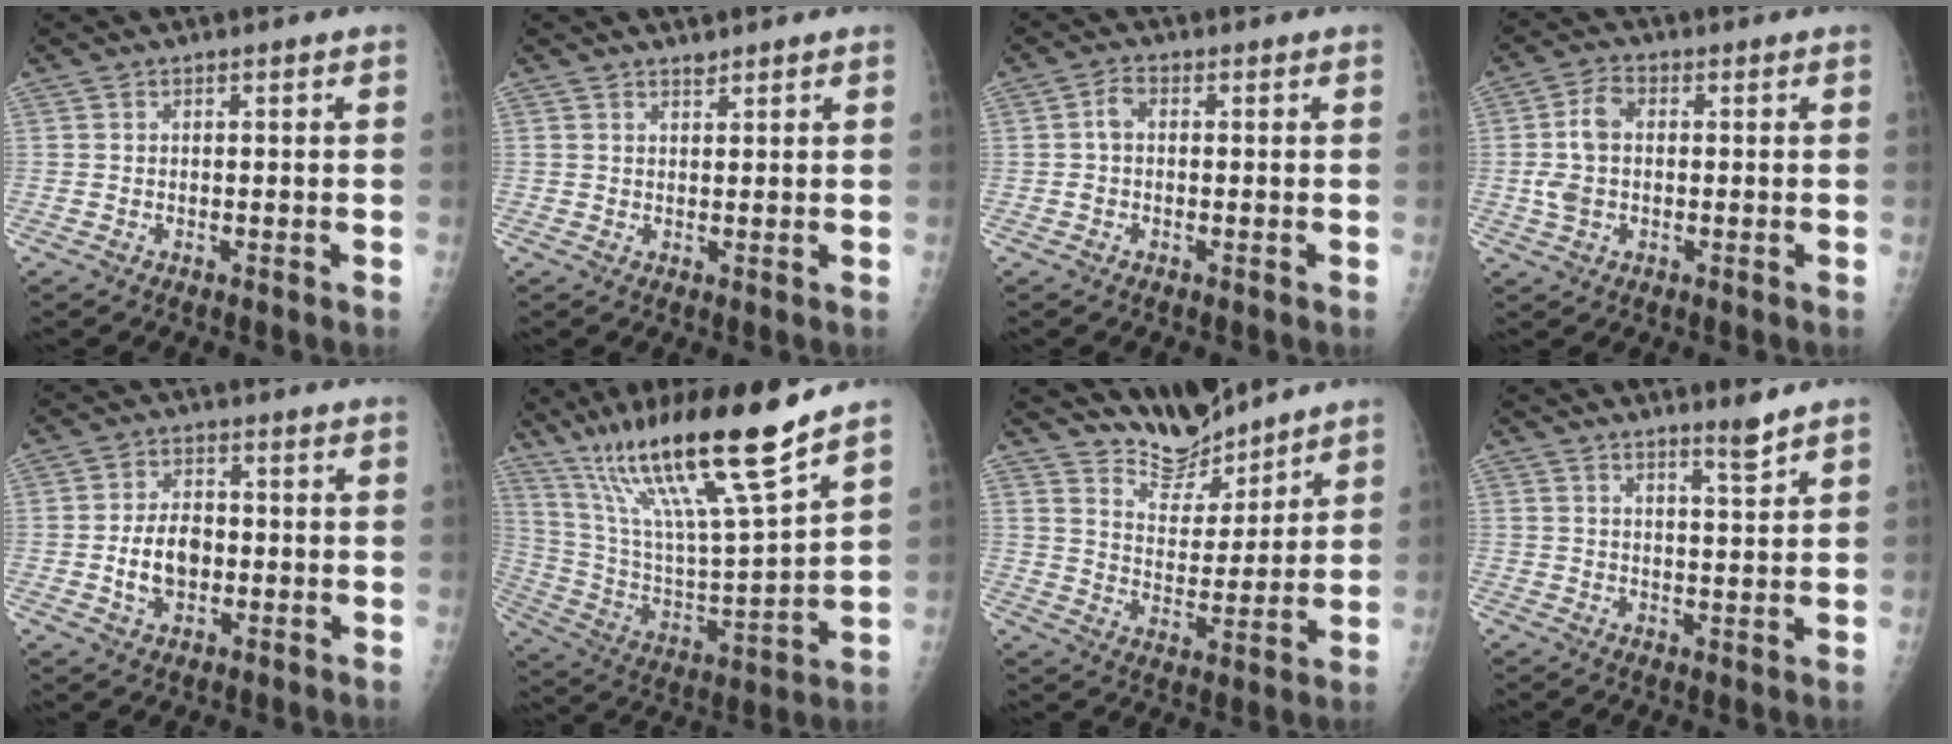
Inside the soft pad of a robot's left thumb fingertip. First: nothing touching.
{"total": 0.9, "force": [0.9, 0.3, 0.0], "torque": [0.006, -0.009, 0.014]}
{"total": 2.5, "force": [0.0, 1.6, 1.9], "torque": [-0.035, 0.006, -0.004]}
{"total": 6.3, "force": [0.0, 4.1, 4.8], "torque": [-0.104, 0.014, -0.001]}
{"total": 6.8, "force": [-1.1, 4.8, 4.7], "torque": [-0.068, 0.010, -0.019]}
{"total": 23.2, "force": [15.7, 2.1, 16.9], "torque": [-0.287, -0.062, 0.287]}
{"total": 8.6, "force": [8.3, 2.3, 0.3], "torque": [0.019, -0.069, 0.162]}
{"total": 3.6, "force": [2.9, -0.2, 2.1], "torque": [-0.031, -0.030, 0.048]}